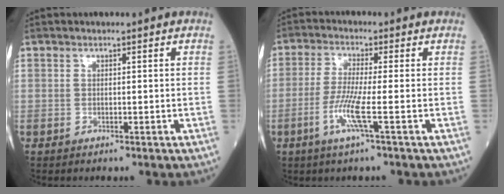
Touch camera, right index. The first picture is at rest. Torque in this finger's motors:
{"motor_torque": [0.07, -0.21, 0.08, 0.08]}